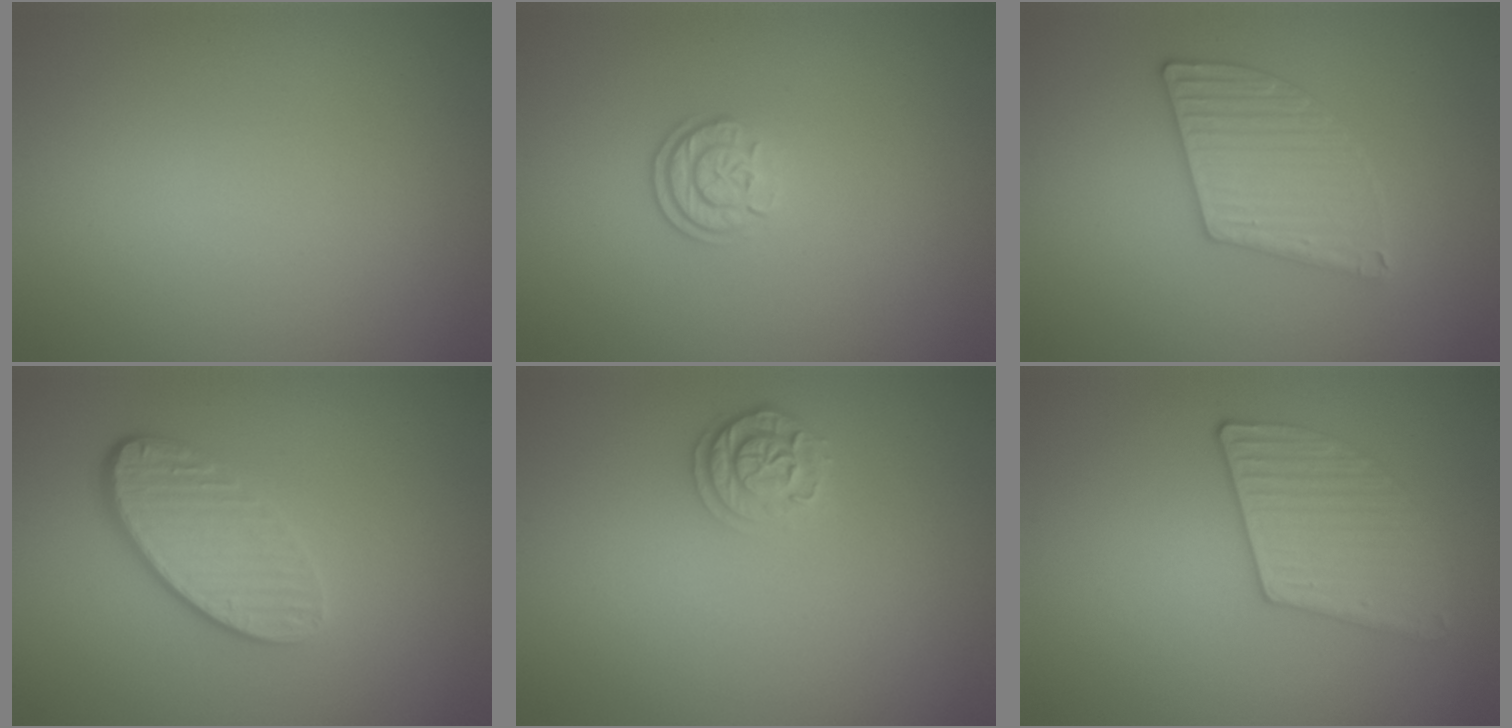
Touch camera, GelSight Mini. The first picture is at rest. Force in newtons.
{"total": 2.3, "press": 1.7, "slide": 1.5}
{"total": 3.6, "press": 3.6, "slide": 0.3}
{"total": 4.6, "press": 3.3, "slide": 3.2}
{"total": 1.9, "press": 1.9, "slide": 0.3}
{"total": 3.0, "press": 2.9, "slide": 0.4}